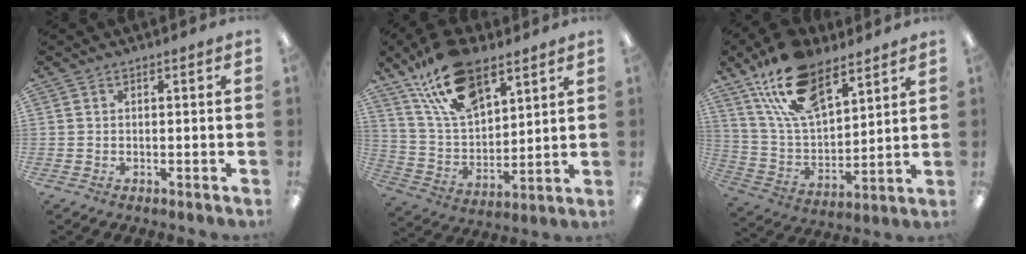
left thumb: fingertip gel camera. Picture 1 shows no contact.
{"total": 19.4, "force": [12.4, 9.4, 11.5], "torque": [-0.216, -0.044, 0.224]}
{"total": 19.7, "force": [13.0, 9.5, 11.3], "torque": [-0.217, -0.053, 0.237]}